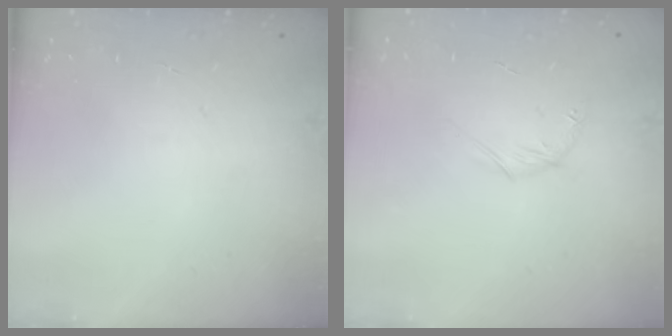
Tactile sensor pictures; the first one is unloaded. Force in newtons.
{"total": 5.2, "press": 4.9, "slide": 1.6}